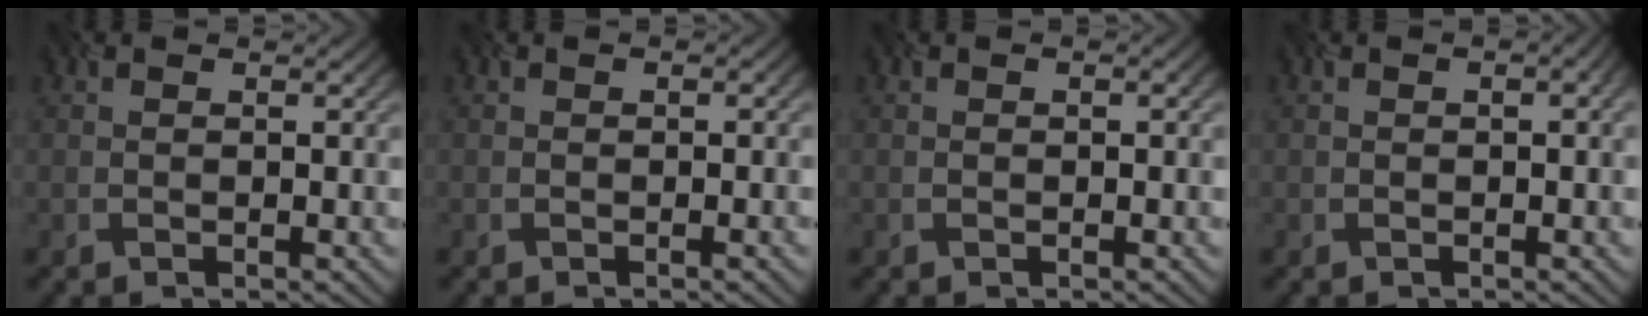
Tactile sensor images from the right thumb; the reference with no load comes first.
{"total": 1.3, "force": [-0.2, 0.5, 1.2], "torque": [-0.008, 0.000, -0.010]}
{"total": 0.6, "force": [0.0, 0.2, 0.5], "torque": [-0.009, -0.001, -0.005]}
{"total": 2.2, "force": [0.3, 0.9, 2.0], "torque": [-0.017, 0.004, -0.004]}